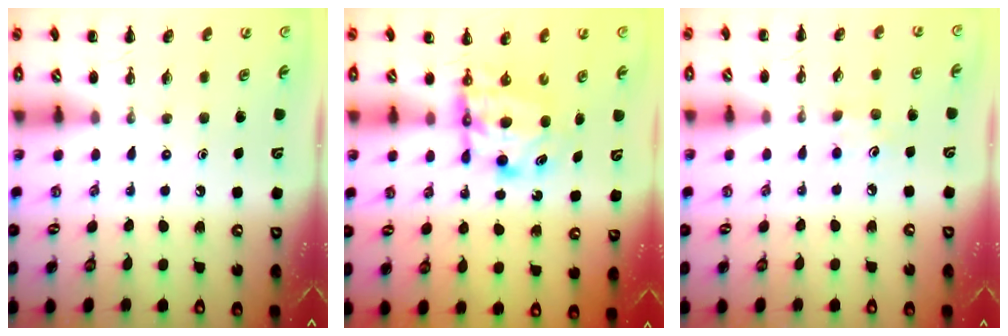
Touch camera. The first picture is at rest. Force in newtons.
{"total": 6.0, "press": 6.0, "slide": 0.4}
{"total": 6.0, "press": 5.7, "slide": 1.7}